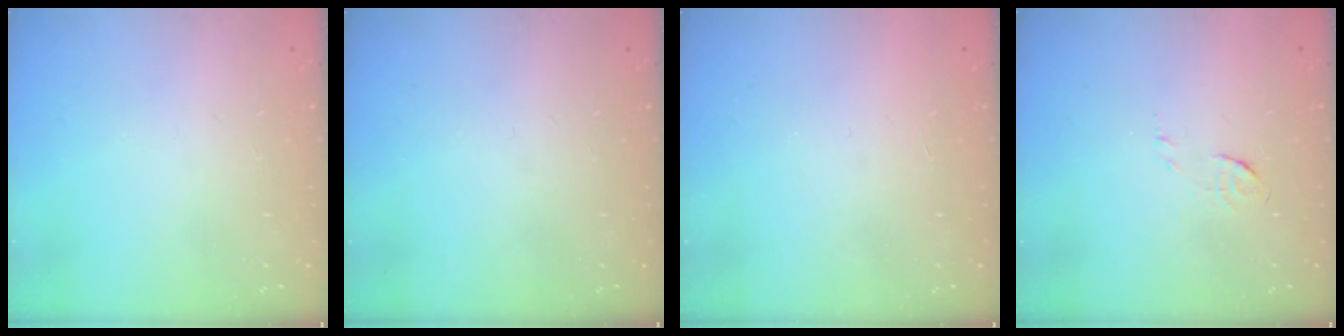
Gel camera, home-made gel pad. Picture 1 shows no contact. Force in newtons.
{"total": 0.0}
{"total": 1.5, "press": 1.5, "slide": 0.1}
{"total": 4.2, "press": 4.1, "slide": 1.1}